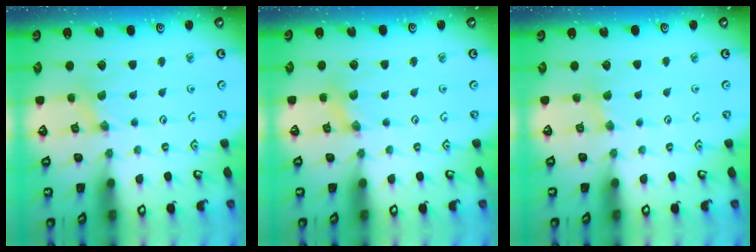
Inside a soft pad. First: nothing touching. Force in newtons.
{"total": 1.6, "press": 1.6, "slide": 0.2}
{"total": 2.6, "press": 2.6, "slide": 0.4}